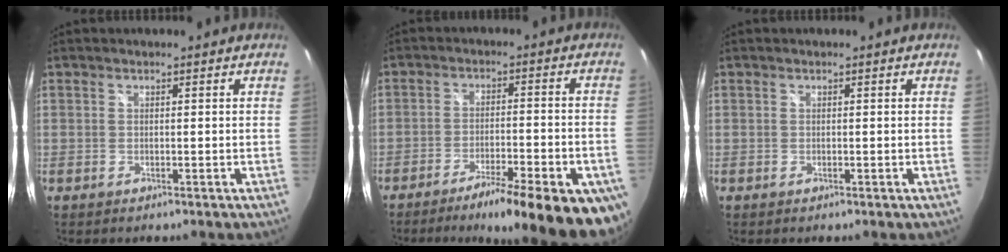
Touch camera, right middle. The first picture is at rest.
{"total": 19.1, "force": [-14.1, 4.0, 12.2], "torque": [-0.178, -0.028, -0.193]}
{"total": 0.0}